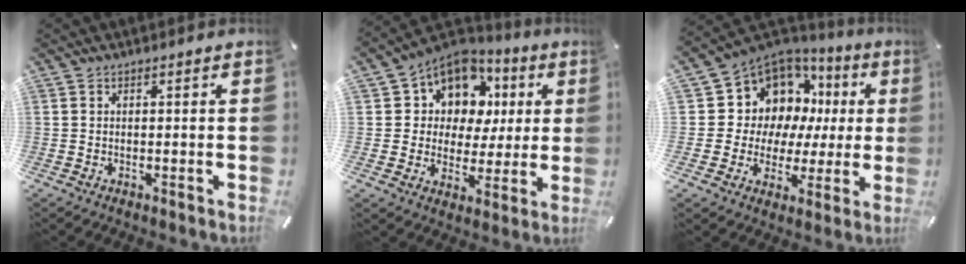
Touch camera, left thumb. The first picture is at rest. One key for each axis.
{"total": 10.4, "fx": 4.6, "fy": 9.0, "fz": 2.5, "tx": -0.061, "ty": -0.031, "tz": 0.092}
{"total": 10.7, "fx": 4.2, "fy": 9.5, "fz": 2.6, "tx": -0.053, "ty": -0.056, "tz": 0.089}